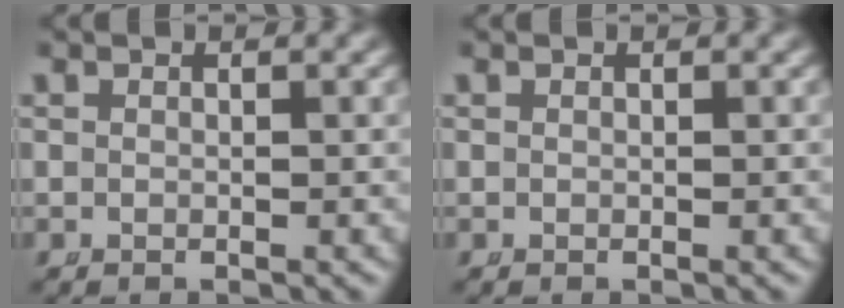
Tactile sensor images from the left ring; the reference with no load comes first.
{"total": 0.0}